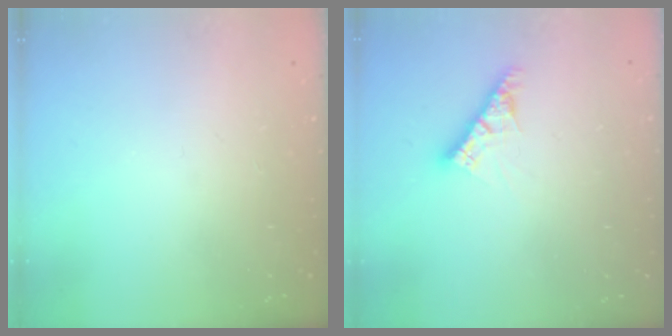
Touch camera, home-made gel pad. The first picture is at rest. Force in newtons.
{"total": 7.8, "press": 7.7, "slide": 0.8}